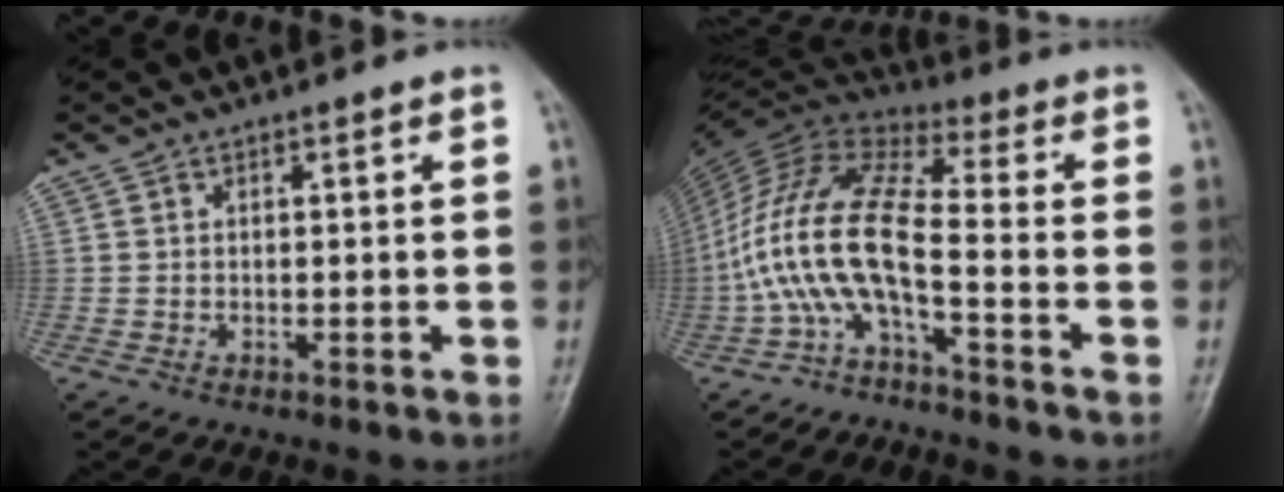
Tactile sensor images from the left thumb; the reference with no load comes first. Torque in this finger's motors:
{"motor_torque": [-0.47, 1.36, 1.77, 1.00, 0.44]}